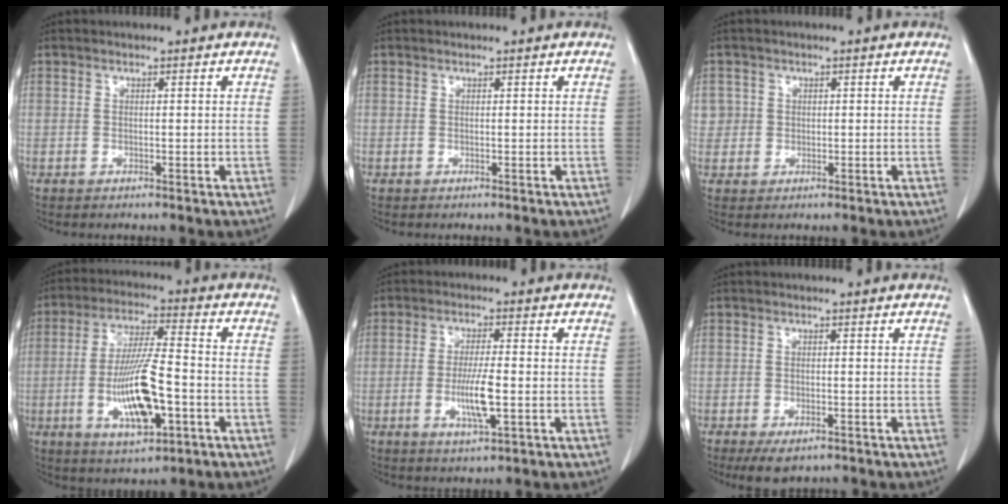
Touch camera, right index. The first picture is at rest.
{"total": 0.0}
{"total": 2.6, "force": [0.5, 2.6, 0.0], "torque": [0.019, 0.004, 0.007]}
{"total": 12.6, "force": [-3.4, 2.8, 11.8], "torque": [-0.229, -0.006, -0.055]}
{"total": 6.3, "force": [-1.4, 0.7, 6.1], "torque": [-0.117, -0.011, -0.025]}
{"total": 4.0, "force": [-2.7, 1.7, 2.4], "torque": [-0.039, -0.008, -0.036]}